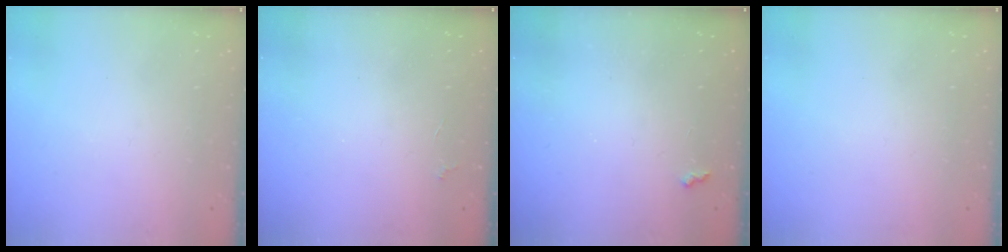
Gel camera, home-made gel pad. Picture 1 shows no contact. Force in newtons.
{"total": 2.1, "press": 2.0, "slide": 0.4}
{"total": 2.6, "press": 2.5, "slide": 0.5}
{"total": 0.0}